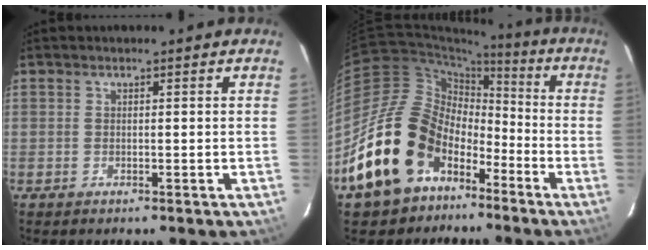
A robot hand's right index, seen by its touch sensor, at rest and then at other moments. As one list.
[{"total": 18.7, "force": [-10.1, 12.9, 8.9], "torque": [-0.189, 0.019, -0.153]}]